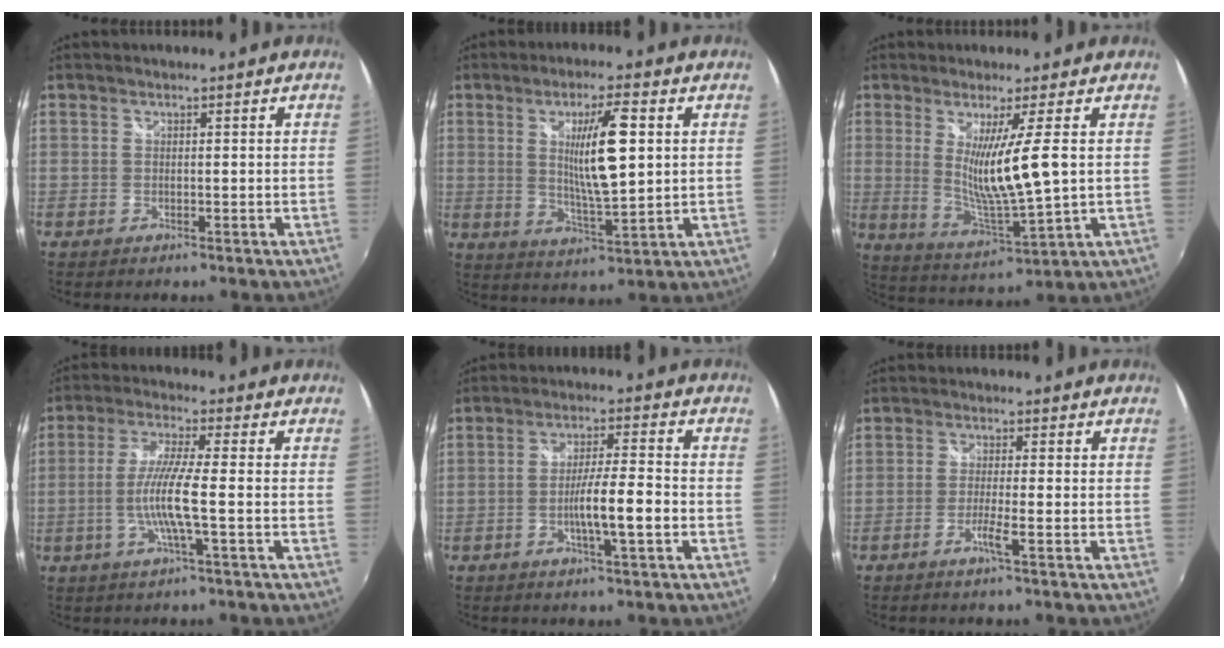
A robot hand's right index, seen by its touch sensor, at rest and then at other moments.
{"total": 10.2, "force": [2.3, 1.7, 9.8], "torque": [-0.164, -0.006, 0.042]}
{"total": 10.3, "force": [1.4, -1.0, 10.2], "torque": [-0.180, -0.033, 0.038]}
{"total": 7.3, "force": [-2.0, -0.9, 7.0], "torque": [-0.148, -0.005, -0.038]}
{"total": 7.1, "force": [-2.4, -0.1, 6.6], "torque": [-0.116, -0.006, -0.038]}
{"total": 2.8, "force": [-1.4, -0.7, 2.2], "torque": [-0.049, -0.005, -0.033]}